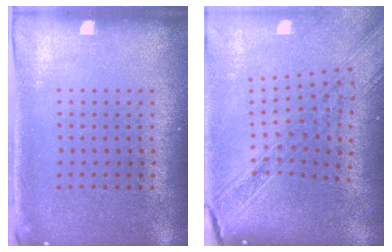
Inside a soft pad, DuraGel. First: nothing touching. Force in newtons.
{"total": 2.3, "press": 1.9, "slide": 1.3}